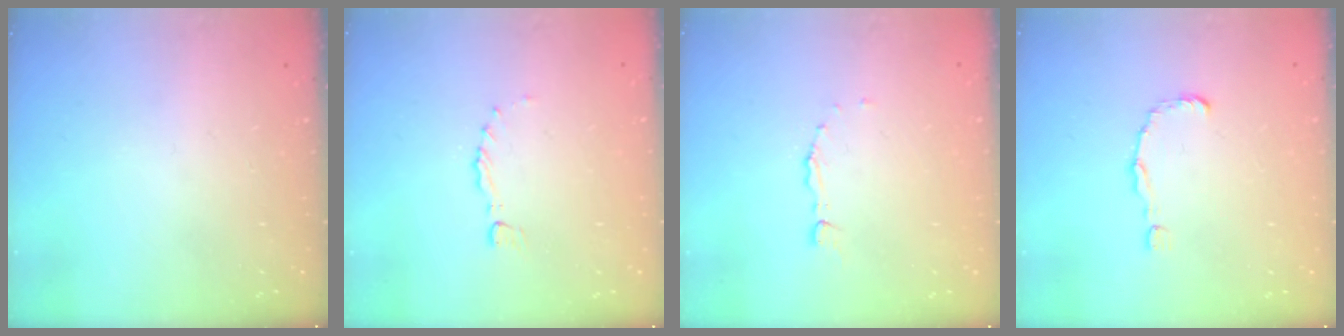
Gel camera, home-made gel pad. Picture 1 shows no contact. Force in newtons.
{"total": 0.0}
{"total": 2.0, "press": 2.0, "slide": 0.3}
{"total": 1.5, "press": 1.5, "slide": 0.2}